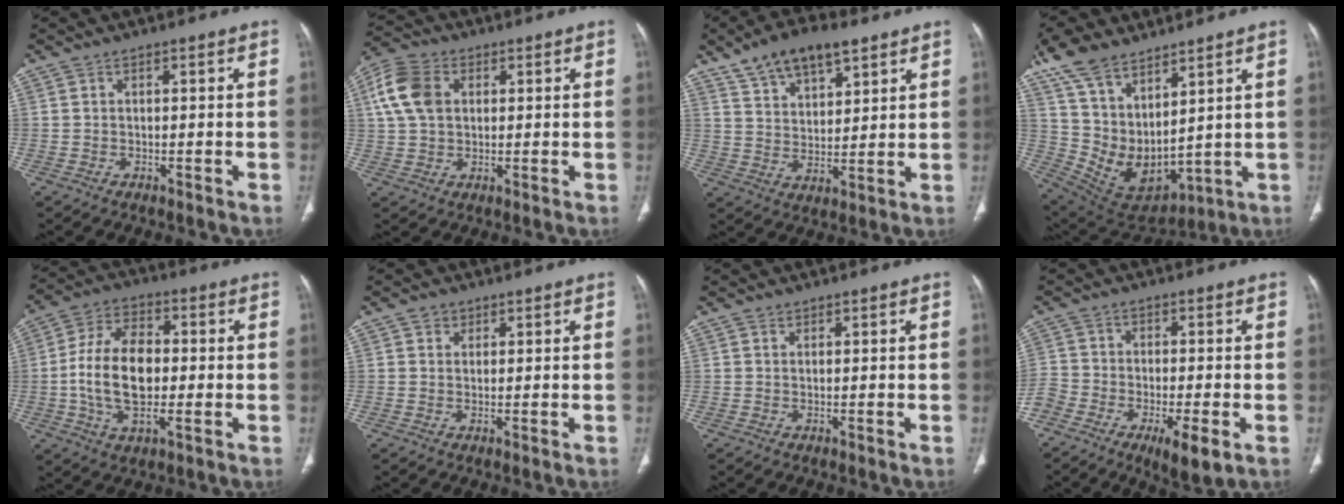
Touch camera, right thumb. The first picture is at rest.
{"total": 9.7, "force": [2.3, 6.9, 6.4], "torque": [-0.129, 0.013, 0.041]}
{"total": 12.6, "force": [8.2, 6.0, 7.5], "torque": [-0.100, -0.026, 0.145]}
{"total": 16.6, "force": [9.3, 9.2, 10.2], "torque": [-0.161, -0.034, 0.202]}
{"total": 14.0, "force": [-0.6, 7.8, 11.6], "torque": [-0.213, 0.015, -0.014]}
{"total": 2.0, "force": [1.0, 1.7, 0.4], "torque": [0.008, -0.004, 0.012]}
{"total": 0.6, "force": [0.4, 0.5, 0.1], "torque": [0.002, -0.002, 0.005]}
{"total": 11.5, "force": [-6.0, 4.4, 8.9], "torque": [-0.162, 0.007, -0.107]}